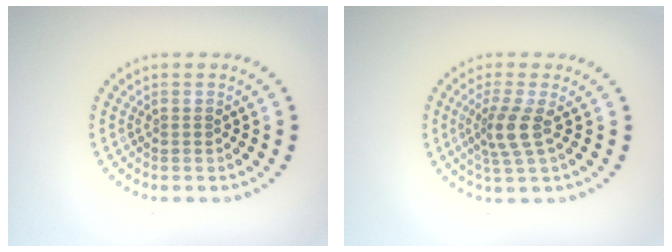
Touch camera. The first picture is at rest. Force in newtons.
{"total": 2.9, "press": 2.2, "slide": 1.9}